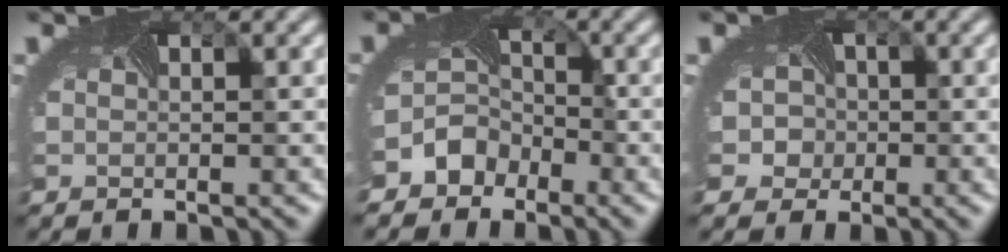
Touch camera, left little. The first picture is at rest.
{"total": 4.0, "force": [-2.7, 2.9, 0.7], "torque": [0.005, 0.006, -0.052]}
{"total": 4.4, "force": [-0.4, 4.1, 1.6], "torque": [-0.011, 0.010, -0.028]}